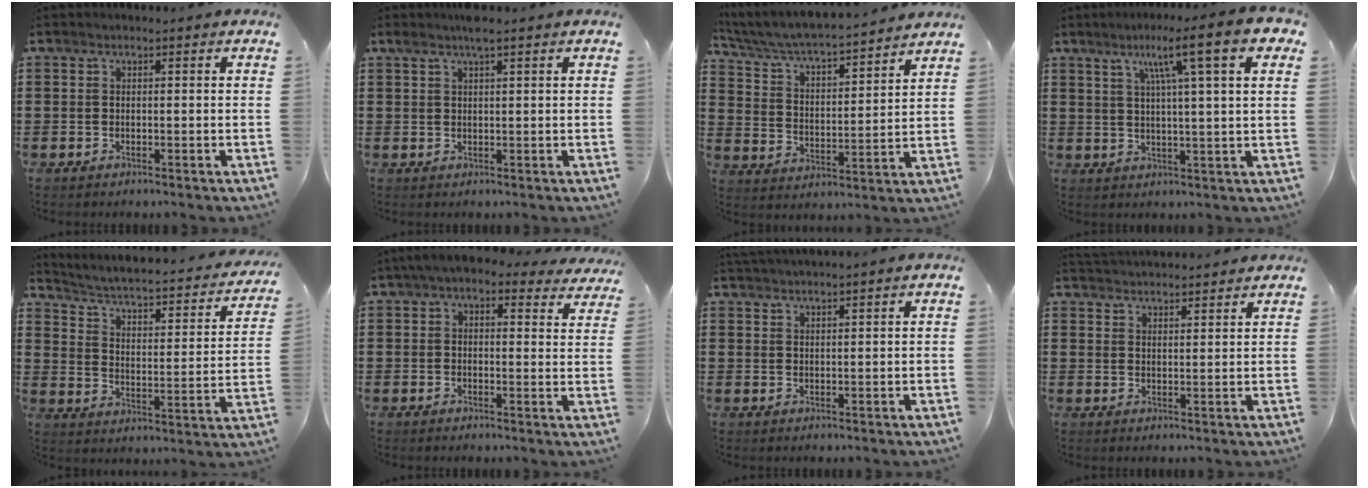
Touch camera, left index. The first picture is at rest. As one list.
[{"total": 2.7, "force": [1.9, 0.1, 2.0], "torque": [-0.043, 0.002, 0.033]}, {"total": 4.8, "force": [4.5, 0.1, 1.6], "torque": [-0.054, -0.039, 0.068]}, {"total": 10.3, "force": [5.2, 0.0, 8.9], "torque": [-0.167, -0.006, 0.075]}, {"total": 2.7, "force": [1.6, 0.6, 2.0], "torque": [-0.052, -0.027, 0.014]}, {"total": 4.3, "force": [3.3, 1.5, 2.3], "torque": [-0.056, -0.004, 0.059]}, {"total": 2.1, "force": [2.0, -0.4, 0.4], "torque": [-0.012, 0.000, 0.039]}, {"total": 3.1, "force": [3.1, -0.1, 0.0], "torque": [-0.008, -0.008, 0.057]}]